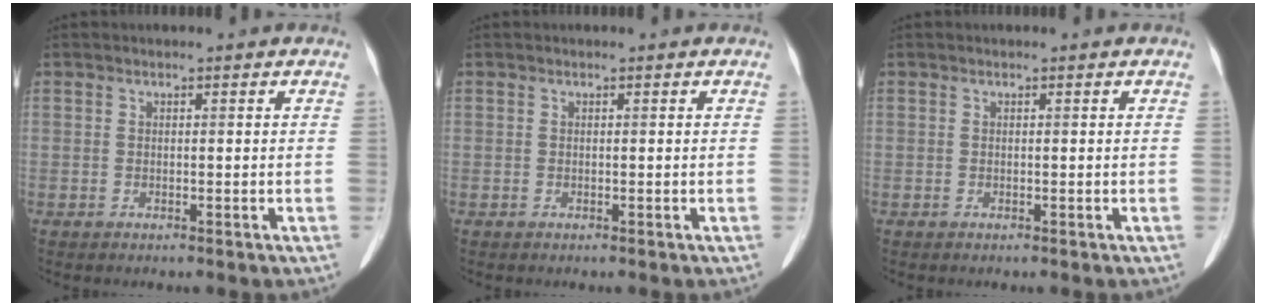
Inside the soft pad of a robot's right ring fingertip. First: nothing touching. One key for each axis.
{"total": 0.0}
{"total": 0.0}